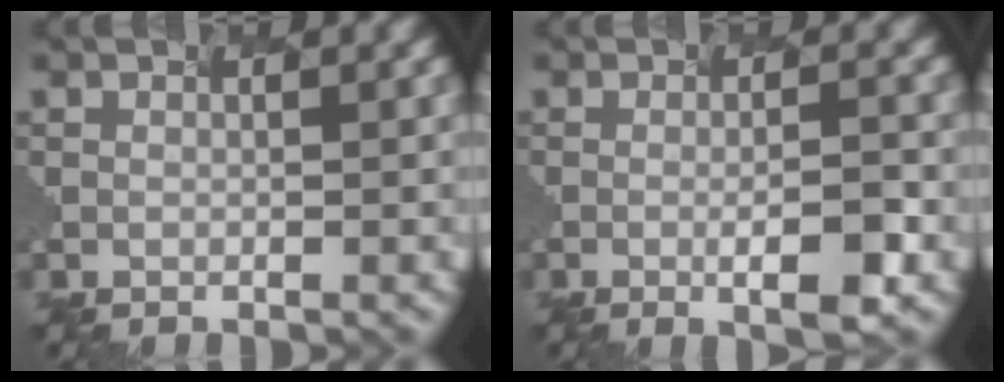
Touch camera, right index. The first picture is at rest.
{"total": 3.1, "force": [-1.6, -0.1, 2.6], "torque": [-0.056, -0.007, 0.004]}